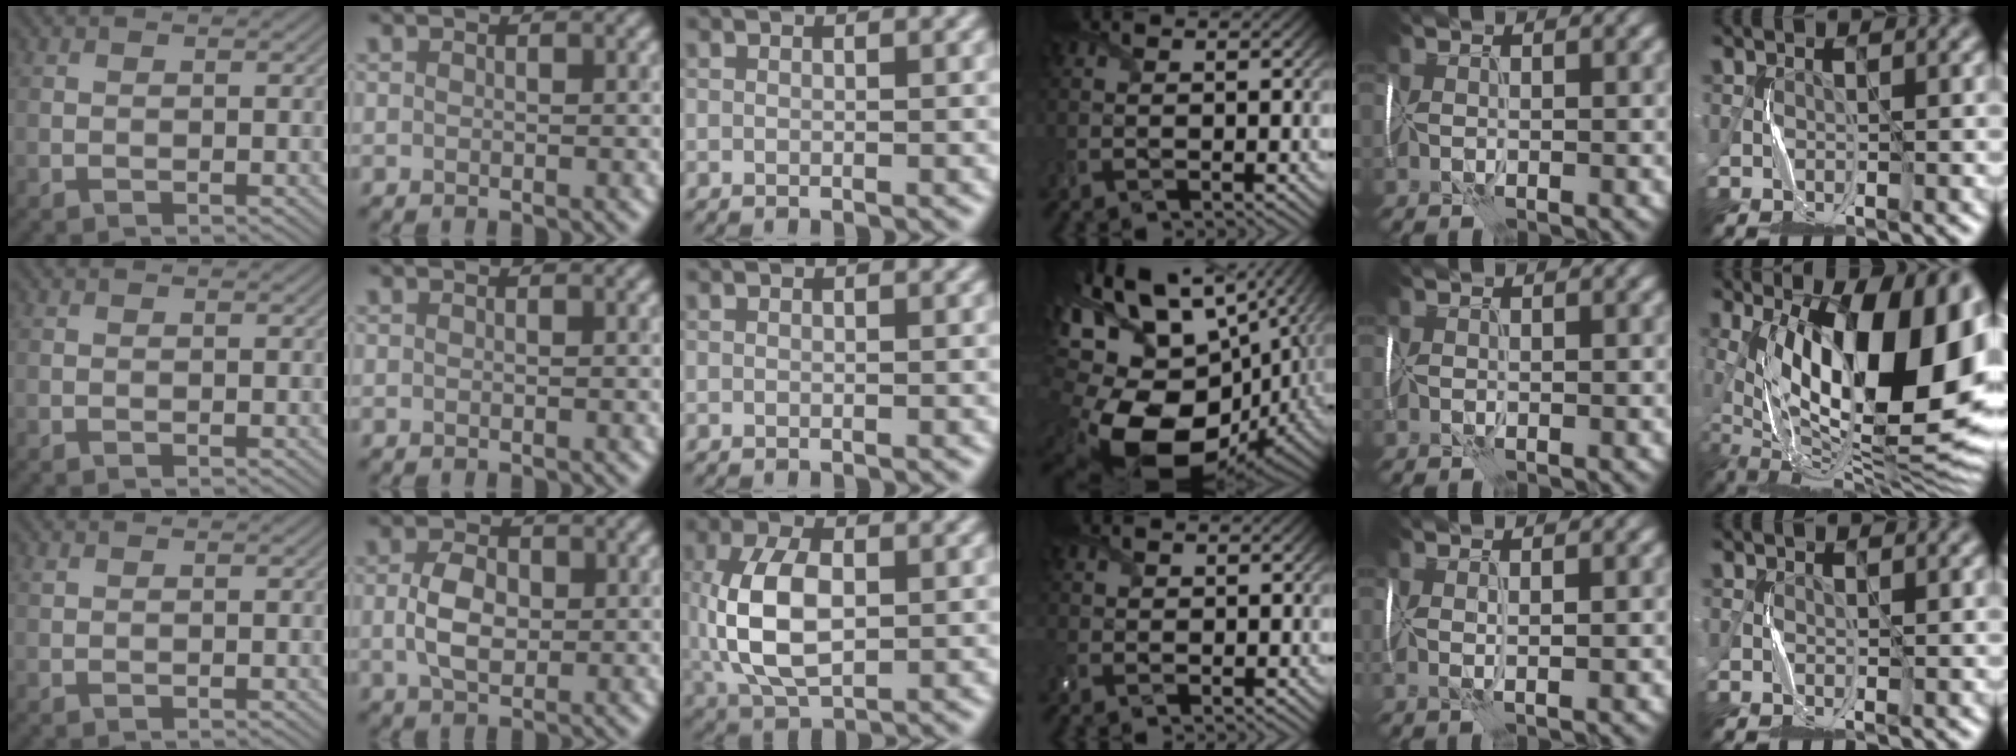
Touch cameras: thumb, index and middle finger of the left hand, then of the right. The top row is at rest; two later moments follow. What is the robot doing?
{"motion": "wrap", "object": "receipt paper"}